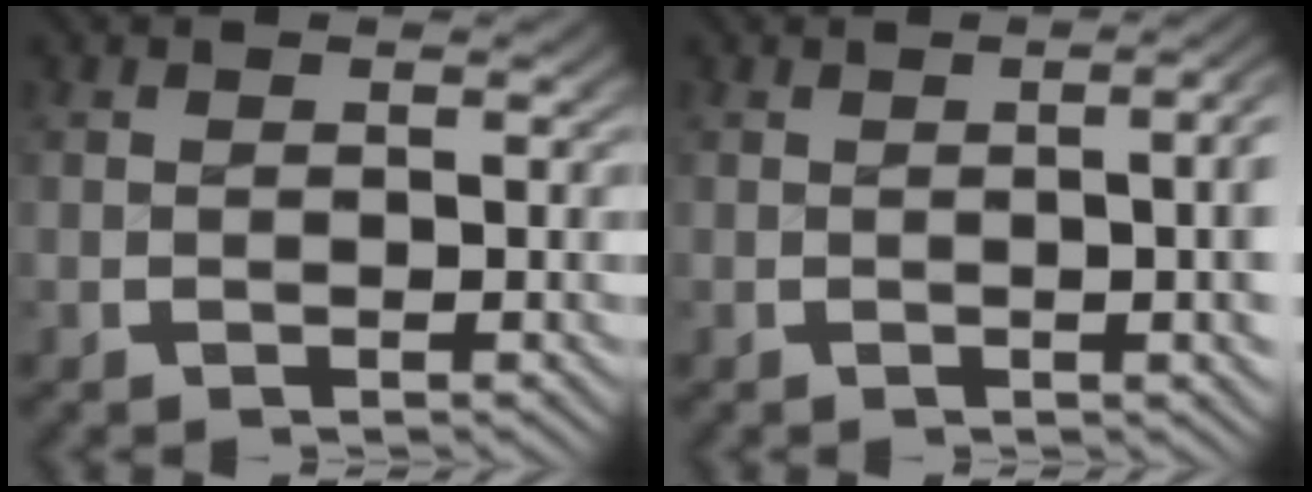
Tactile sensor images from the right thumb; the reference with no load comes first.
{"total": 5.7, "force": [0.5, 2.1, 5.3], "torque": [-0.041, 0.019, -0.004]}